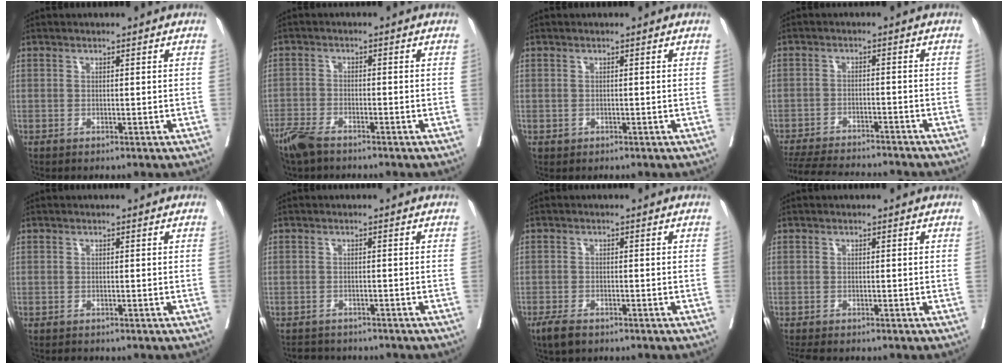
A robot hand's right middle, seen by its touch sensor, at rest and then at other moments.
{"total": 4.8, "force": [-4.0, 1.3, 2.4], "torque": [-0.052, -0.009, -0.076]}
{"total": 0.6, "force": [-0.2, 0.5, 0.1], "torque": [-0.003, 0.002, 0.000]}
{"total": 15.6, "force": [-14.2, 2.5, 5.9], "torque": [-0.121, -0.021, -0.201]}
{"total": 0.6, "force": [-0.5, 0.2, 0.1], "torque": [-0.006, -0.002, -0.009]}
{"total": 4.4, "force": [-4.1, 1.4, 0.6], "torque": [-0.007, -0.005, -0.058]}
{"total": 3.4, "force": [-2.5, 1.3, 1.9], "torque": [-0.039, -0.005, -0.041]}
{"total": 3.2, "force": [-2.8, 0.6, 1.4], "torque": [-0.022, -0.010, -0.044]}